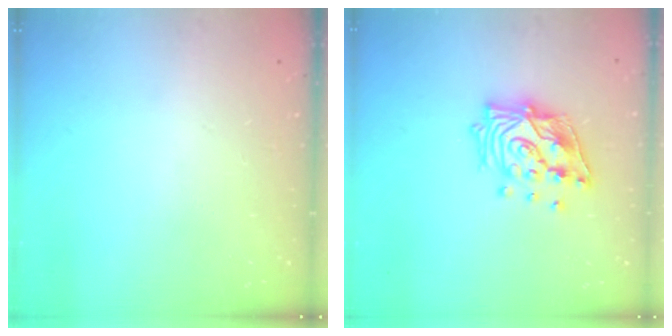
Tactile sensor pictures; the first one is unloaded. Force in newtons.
{"total": 16.7, "press": 16.7, "slide": 1.2}